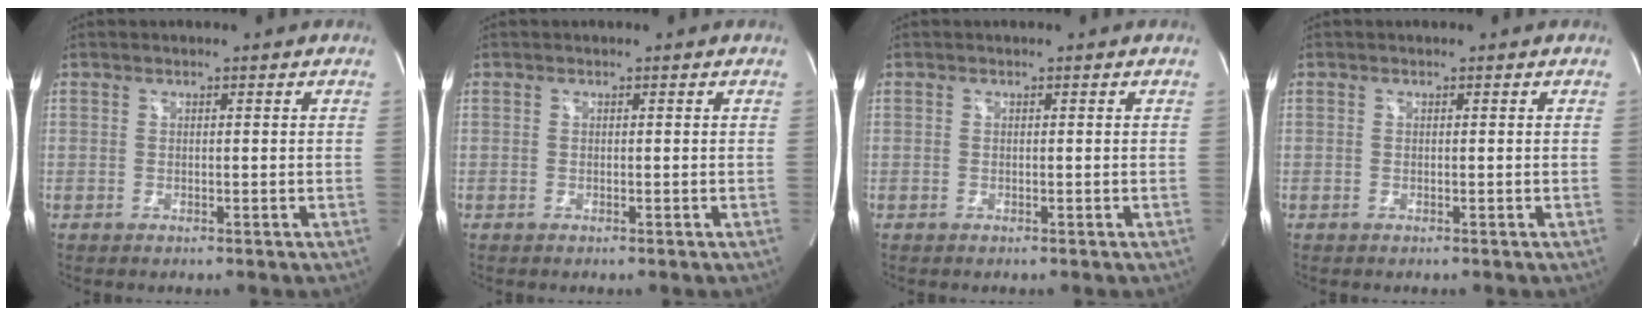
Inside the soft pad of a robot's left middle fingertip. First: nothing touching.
{"total": 0.0}
{"total": 0.0}
{"total": 0.0}